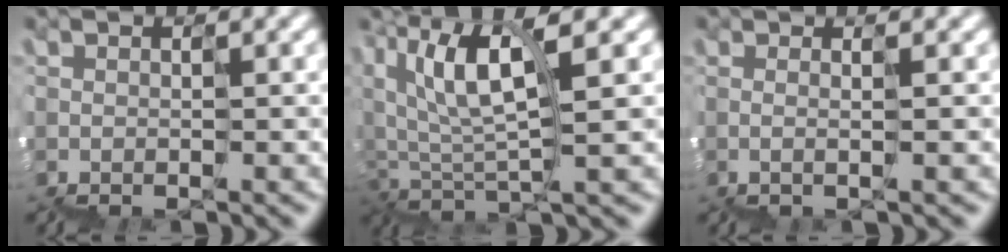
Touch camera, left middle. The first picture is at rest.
{"total": 5.4, "force": [2.8, 1.4, 4.4], "torque": [-0.079, 0.007, 0.053]}
{"total": 0.6, "force": [0.3, 0.1, 0.5], "torque": [-0.001, -0.007, 0.003]}